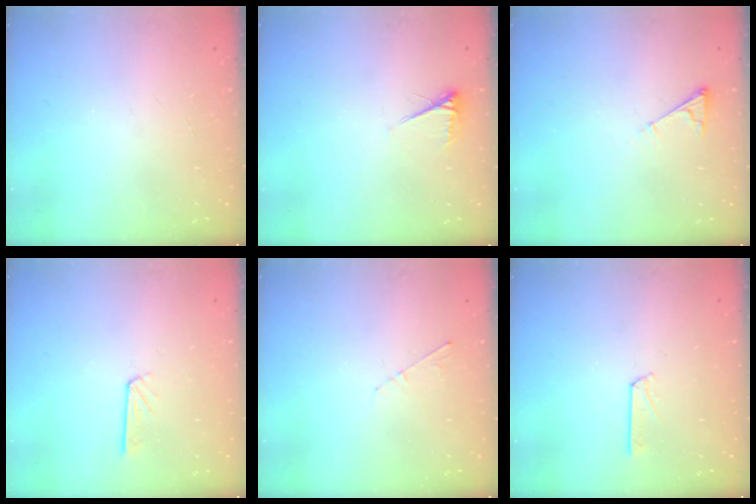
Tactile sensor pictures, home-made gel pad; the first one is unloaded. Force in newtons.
{"total": 3.9, "press": 3.9, "slide": 0.6}
{"total": 3.0, "press": 3.0, "slide": 0.4}
{"total": 4.4, "press": 4.4, "slide": 0.3}
{"total": 2.8, "press": 2.8, "slide": 0.4}
{"total": 3.2, "press": 3.2, "slide": 0.3}